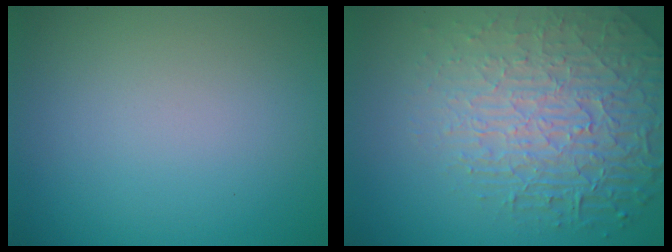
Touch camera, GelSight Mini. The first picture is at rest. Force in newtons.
{"total": 7.8, "press": 5.5, "slide": 5.6}